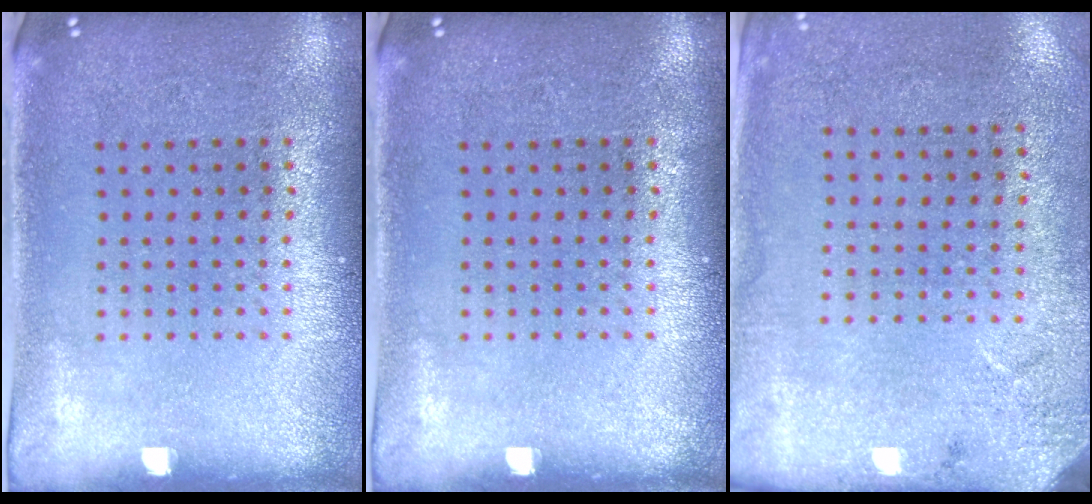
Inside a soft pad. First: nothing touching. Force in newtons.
{"total": 0.0}
{"total": 2.8, "press": 2.2, "slide": 1.6}